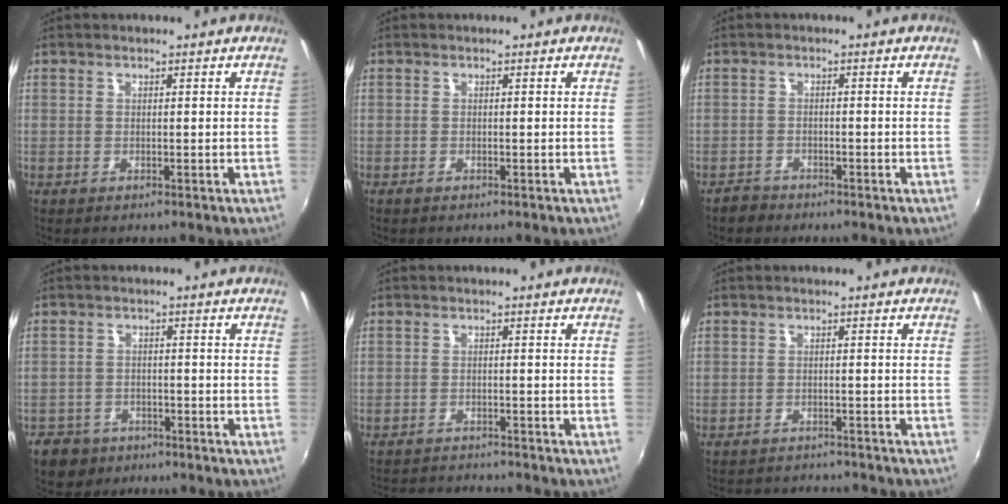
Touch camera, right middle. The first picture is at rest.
{"total": 0.6, "force": [-0.5, 0.3, 0.1], "torque": [-0.003, -0.003, -0.011]}
{"total": 2.1, "force": [-1.9, 0.9, 0.0], "torque": [-0.008, 0.002, -0.037]}
{"total": 6.5, "force": [-4.2, 4.7, 1.7], "torque": [-0.056, 0.007, -0.063]}
{"total": 7.7, "force": [-7.3, 1.1, 1.9], "torque": [-0.056, -0.005, -0.112]}
{"total": 7.1, "force": [-6.7, 1.7, 1.6], "torque": [-0.047, -0.002, -0.091]}